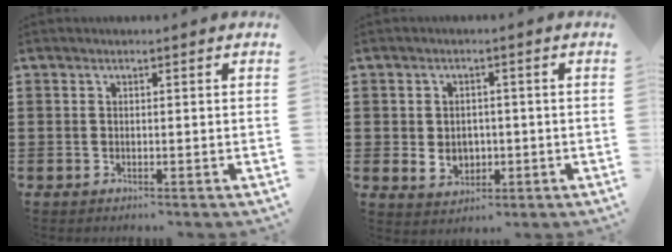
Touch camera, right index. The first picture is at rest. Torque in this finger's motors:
{"motor_torque": [1.11, 1.02, 0.13, 0.00]}